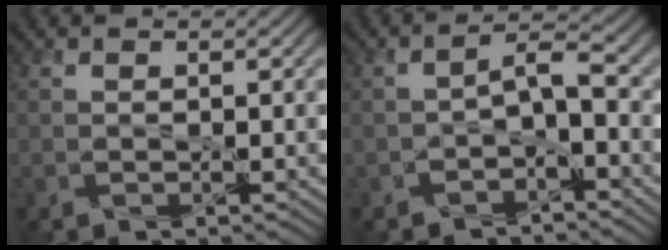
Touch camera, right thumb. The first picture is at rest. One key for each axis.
{"total": 3.4, "fx": -2.1, "fy": 1.5, "fz": 2.2, "tx": -0.034, "ty": 0.005, "tz": -0.036}